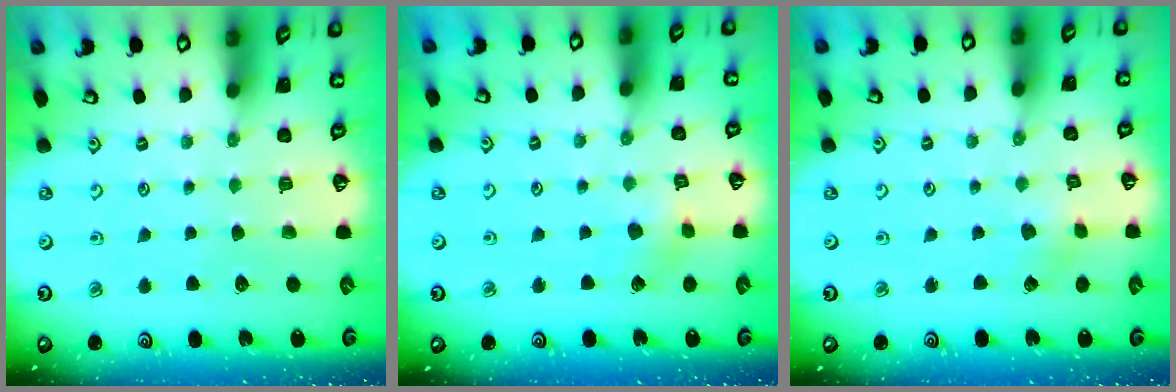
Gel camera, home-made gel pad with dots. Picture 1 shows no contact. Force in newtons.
{"total": 3.8, "press": 3.8, "slide": 0.3}
{"total": 1.7, "press": 1.7, "slide": 0.1}